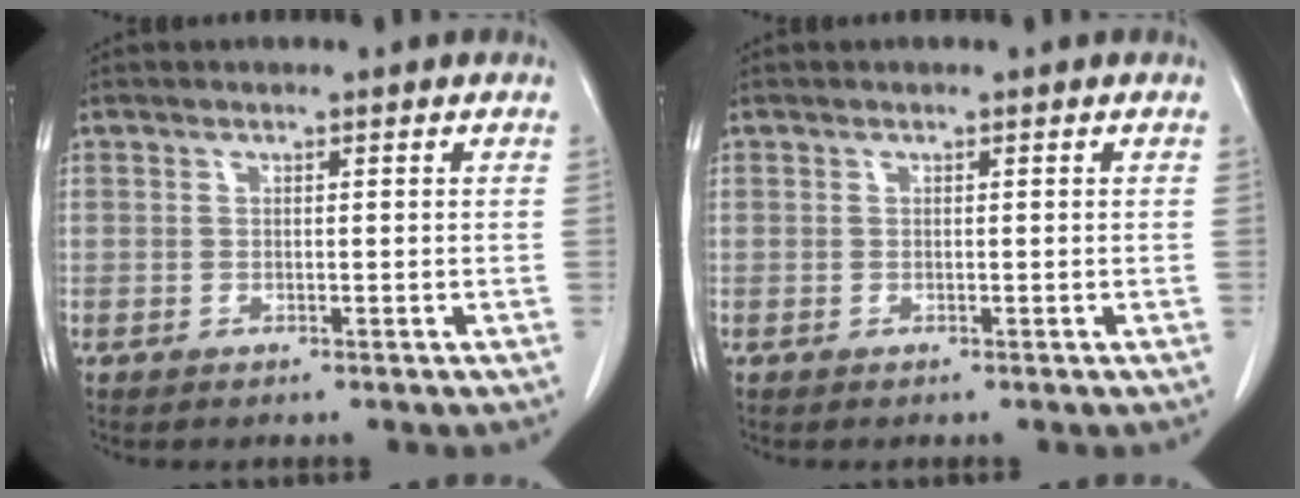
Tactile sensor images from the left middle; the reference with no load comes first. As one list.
[{"total": 0.0}]